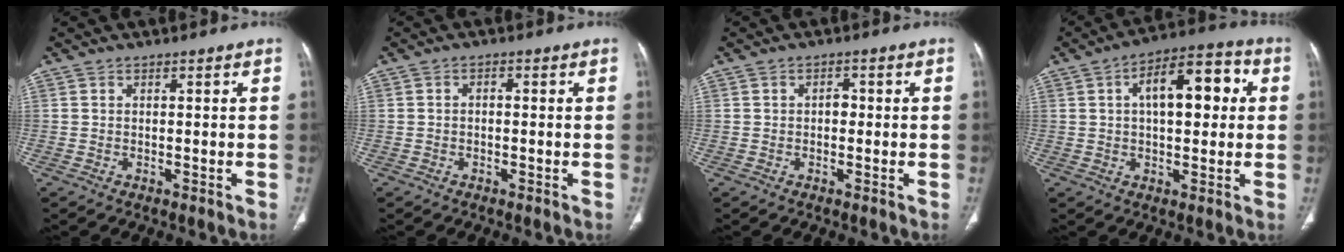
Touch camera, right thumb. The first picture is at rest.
{"total": 1.0, "force": [-0.2, 0.7, 0.6], "torque": [-0.009, 0.005, -0.006]}
{"total": 1.7, "force": [-0.1, 1.3, 1.1], "torque": [-0.008, 0.005, -0.006]}
{"total": 13.5, "force": [2.9, 6.6, 11.4], "torque": [-0.148, 0.025, 0.038]}